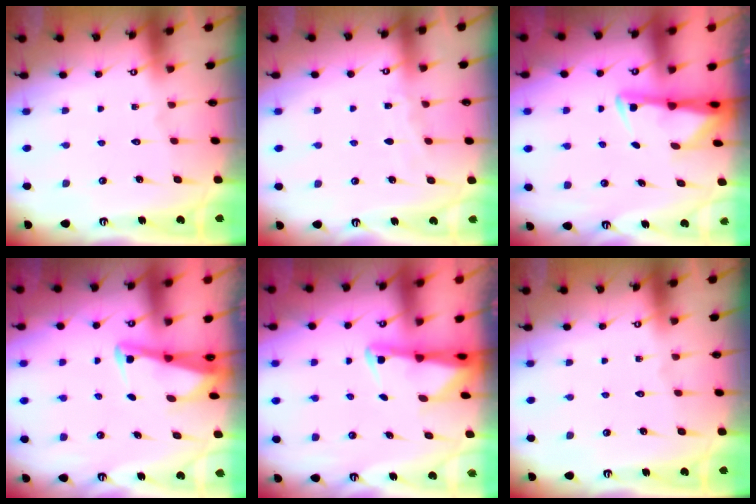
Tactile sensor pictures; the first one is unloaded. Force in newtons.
{"total": 4.0, "press": 3.9, "slide": 0.6}
{"total": 2.9, "press": 2.8, "slide": 0.6}
{"total": 2.5, "press": 2.5, "slide": 0.2}
{"total": 2.4, "press": 2.3, "slide": 0.5}
{"total": 0.0}